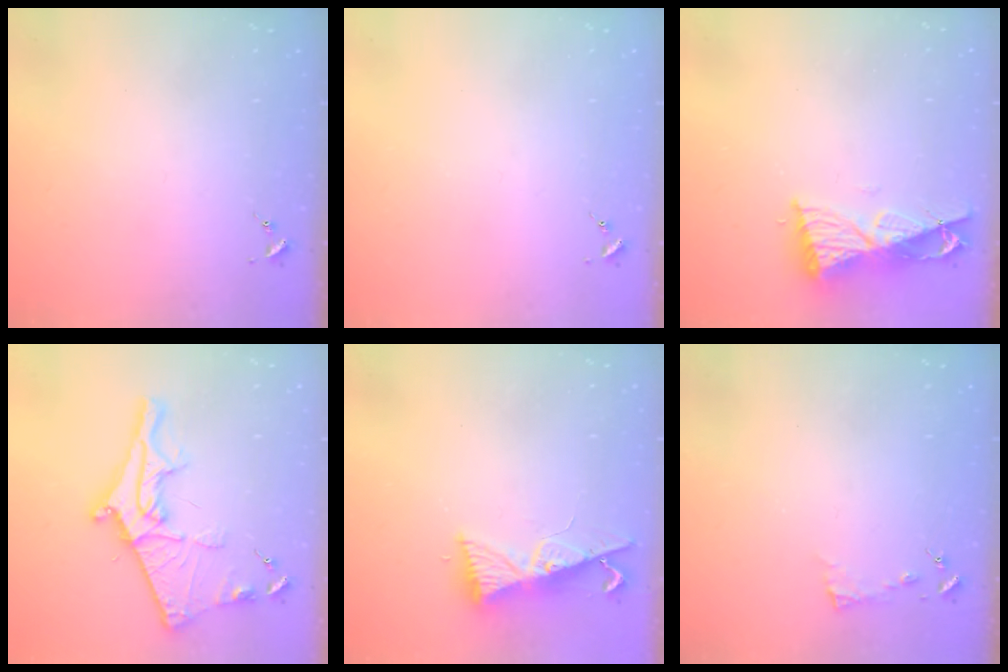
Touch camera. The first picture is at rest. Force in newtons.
{"total": 0.0}
{"total": 11.3, "press": 11.2, "slide": 0.8}
{"total": 16.1, "press": 16.0, "slide": 1.1}
{"total": 8.9, "press": 8.9, "slide": 1.2}
{"total": 3.4, "press": 3.4, "slide": 0.4}